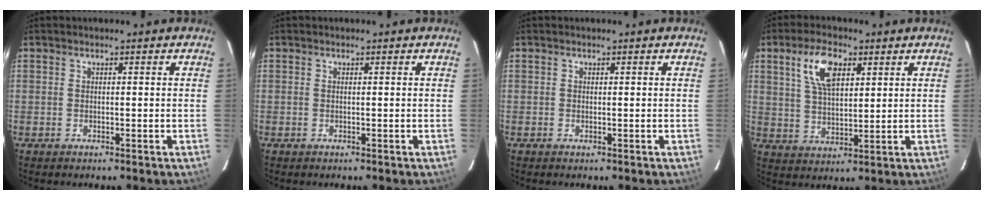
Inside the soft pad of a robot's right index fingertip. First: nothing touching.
{"total": 0.0}
{"total": 0.0}
{"total": 9.0, "force": [4.1, 4.2, 6.9], "torque": [-0.131, 0.014, 0.079]}